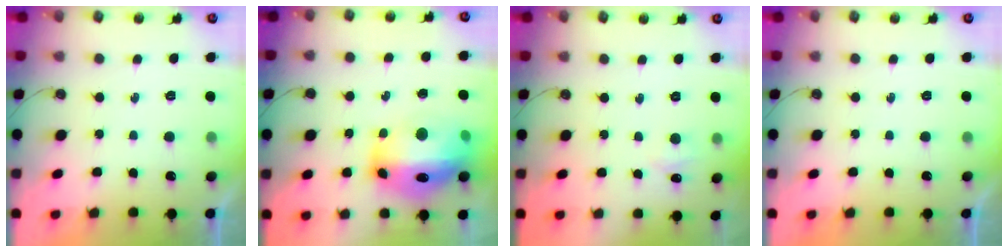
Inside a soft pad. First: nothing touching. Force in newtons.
{"total": 20.4, "press": 20.3, "slide": 2.3}
{"total": 5.5, "press": 5.4, "slide": 0.8}
{"total": 0.0}